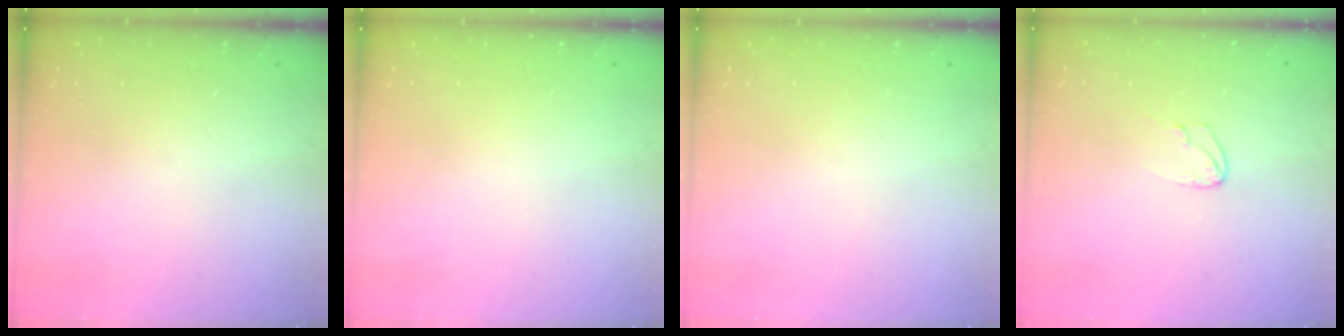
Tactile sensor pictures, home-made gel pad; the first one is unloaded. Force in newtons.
{"total": 0.0}
{"total": 0.0}
{"total": 4.4, "press": 4.4, "slide": 0.3}